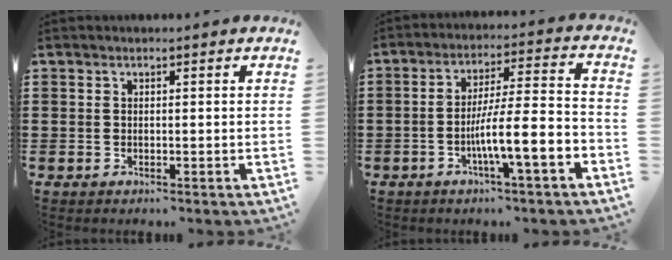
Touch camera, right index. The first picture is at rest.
{"total": 9.6, "force": [-4.2, 1.4, 8.5], "torque": [-0.133, 0.001, -0.075]}